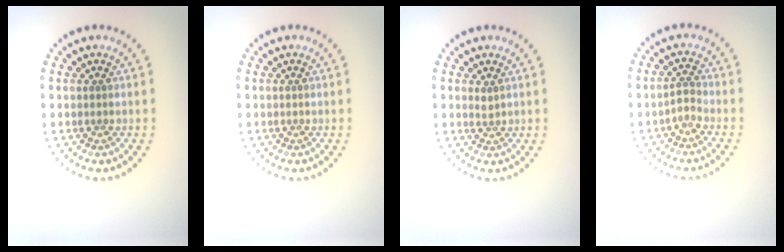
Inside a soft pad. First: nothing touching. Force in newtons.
{"total": 0.0}
{"total": 0.8, "press": 0.5, "slide": 0.6}
{"total": 1.1, "press": 0.8, "slide": 0.7}